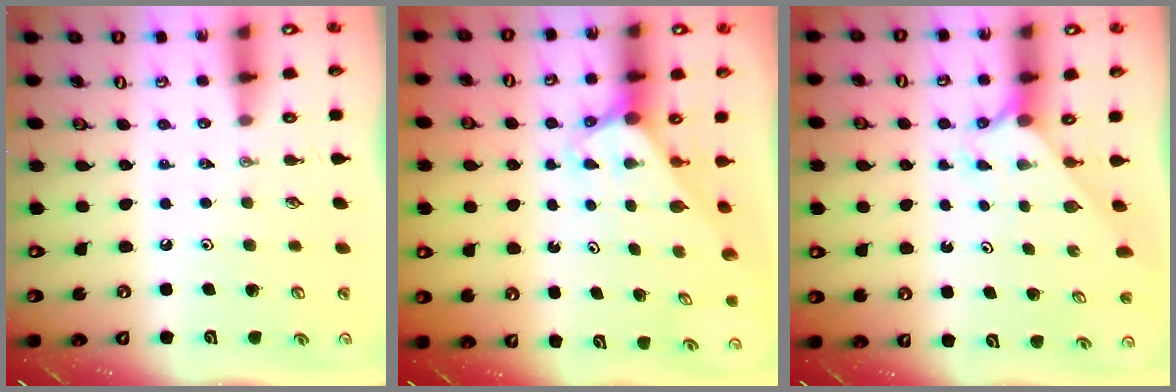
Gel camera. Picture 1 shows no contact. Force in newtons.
{"total": 2.7, "press": 2.7, "slide": 0.1}
{"total": 3.1, "press": 3.0, "slide": 0.4}